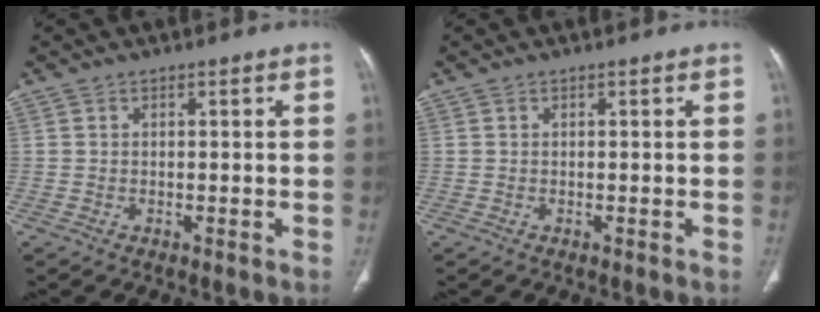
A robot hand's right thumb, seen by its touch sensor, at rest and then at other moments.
{"total": 0.0}